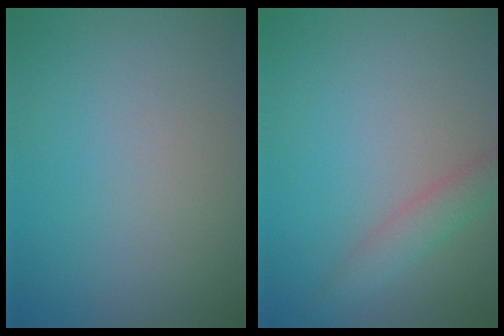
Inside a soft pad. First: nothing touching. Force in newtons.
{"total": 2.2, "press": 2.2, "slide": 0.1}